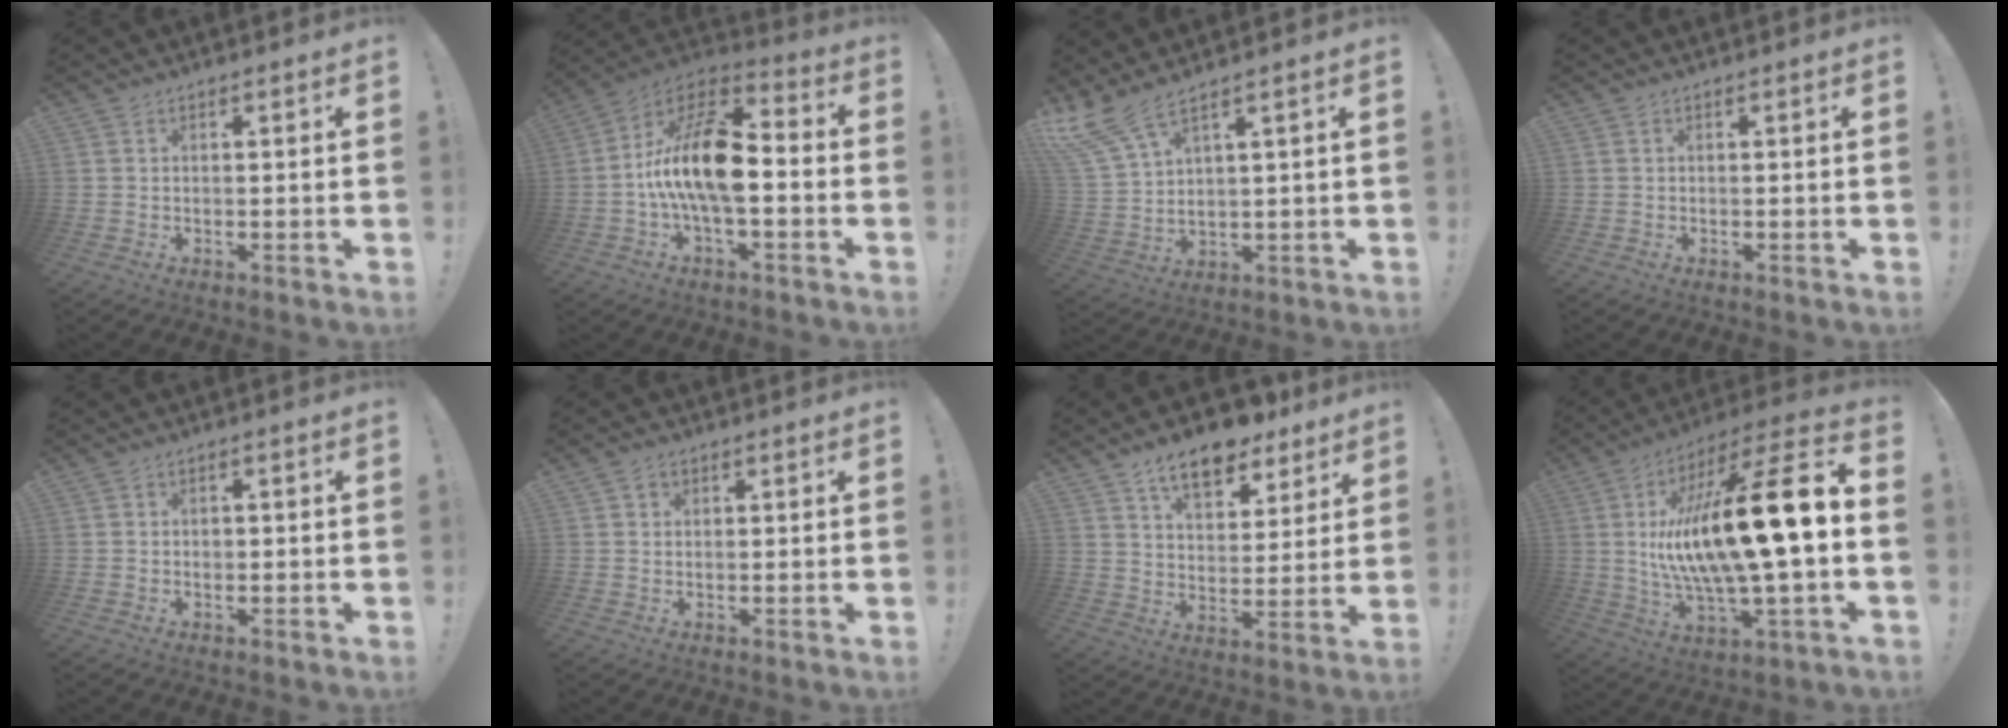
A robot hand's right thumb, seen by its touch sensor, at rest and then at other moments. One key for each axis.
{"total": 17.6, "fx": -2.0, "fy": 8.2, "fz": 15.5, "tx": -0.289, "ty": 0.019, "tz": -0.030}
{"total": 8.4, "fx": 6.3, "fy": 1.7, "fz": 5.3, "tx": -0.123, "ty": -0.036, "tz": 0.119}
{"total": 0.0}
{"total": 1.0, "fx": -0.3, "fy": 1.0, "fz": 0.2, "tx": 0.002, "ty": 0.003, "tz": -0.006}
{"total": 1.9, "fx": 1.2, "fy": 1.4, "fz": 0.4, "tx": -0.003, "ty": 0.001, "tz": 0.020}
{"total": 12.5, "fx": 8.9, "fy": 6.2, "fz": 6.2, "tx": -0.097, "ty": -0.055, "tz": 0.158}
{"total": 24.2, "fx": 0.8, "fy": 5.0, "fz": 23.6, "tx": -0.438, "ty": -0.017, "tz": 0.000}